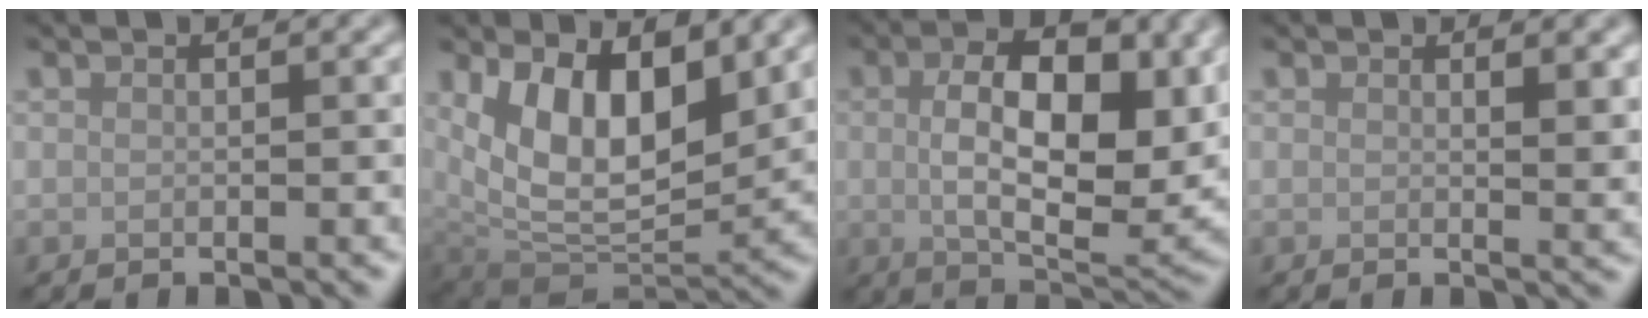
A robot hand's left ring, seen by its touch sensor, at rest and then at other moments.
{"total": 10.0, "force": [3.1, 5.3, 7.9], "torque": [-0.137, -0.019, 0.051]}
{"total": 10.7, "force": [1.4, 5.6, 9.0], "torque": [-0.138, -0.005, 0.024]}
{"total": 1.9, "force": [0.9, 0.5, 1.6], "torque": [-0.017, -0.005, 0.016]}